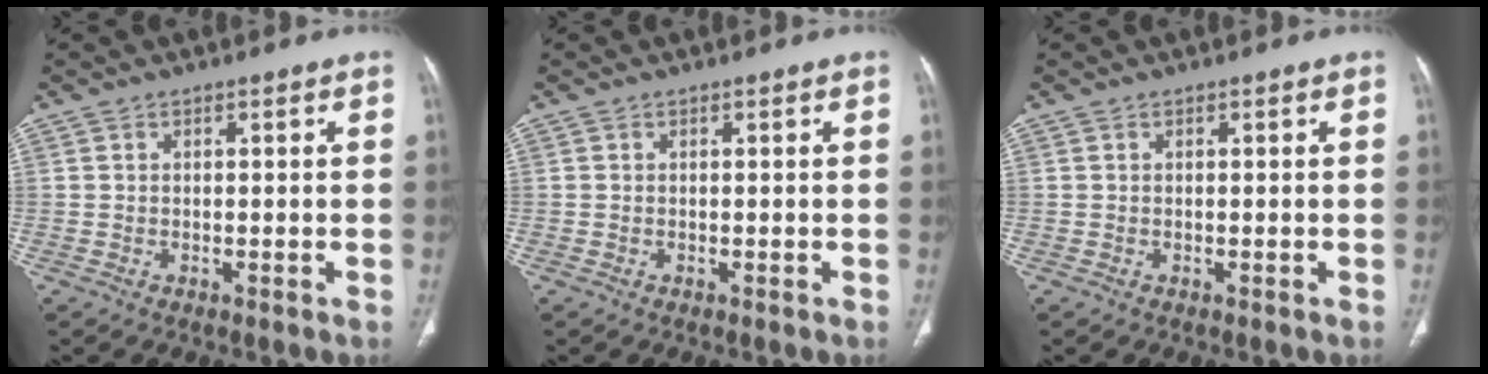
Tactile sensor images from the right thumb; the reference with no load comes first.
{"total": 0.0}
{"total": 0.0}